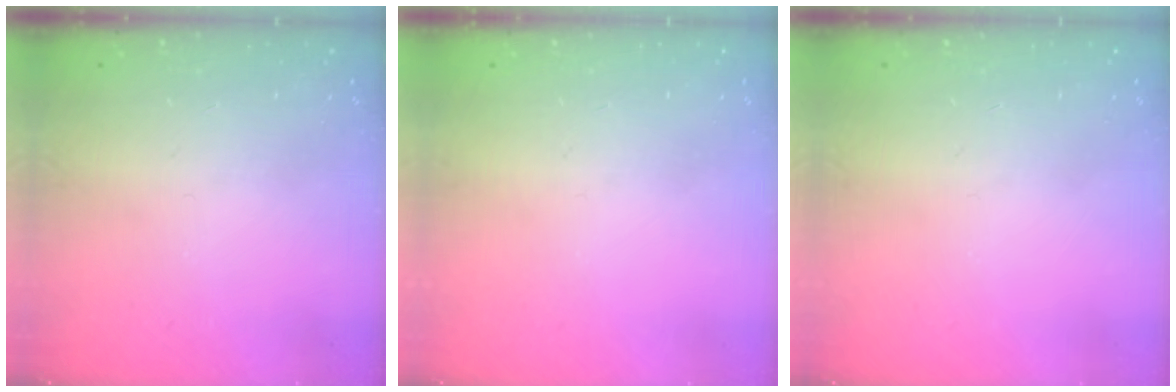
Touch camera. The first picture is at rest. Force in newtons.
{"total": 0.0}
{"total": 0.0}